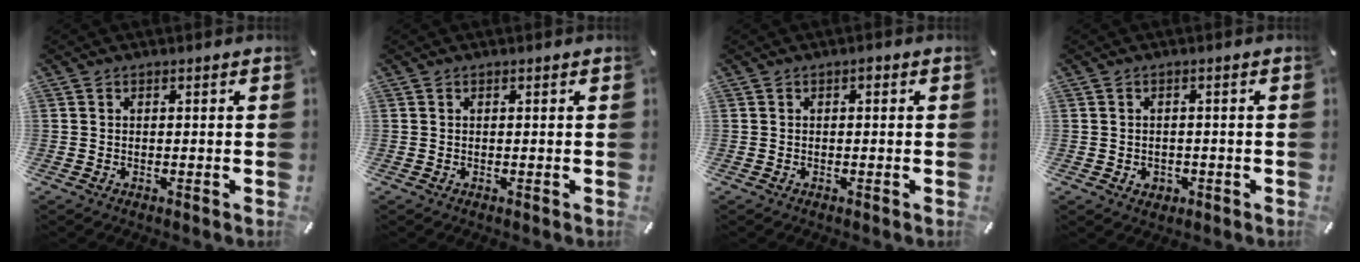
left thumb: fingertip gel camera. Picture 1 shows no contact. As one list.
[{"total": 0.0}, {"total": 0.7, "force": [0.1, 0.4, 0.6], "torque": [-0.011, 0.005, 0.000]}, {"total": 2.3, "force": [-0.6, 2.0, 0.8], "torque": [-0.008, 0.000, -0.015]}]